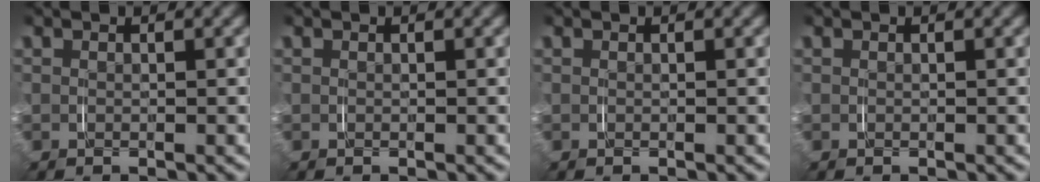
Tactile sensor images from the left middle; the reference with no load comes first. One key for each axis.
{"total": 0.0}
{"total": 0.0}
{"total": 0.0}